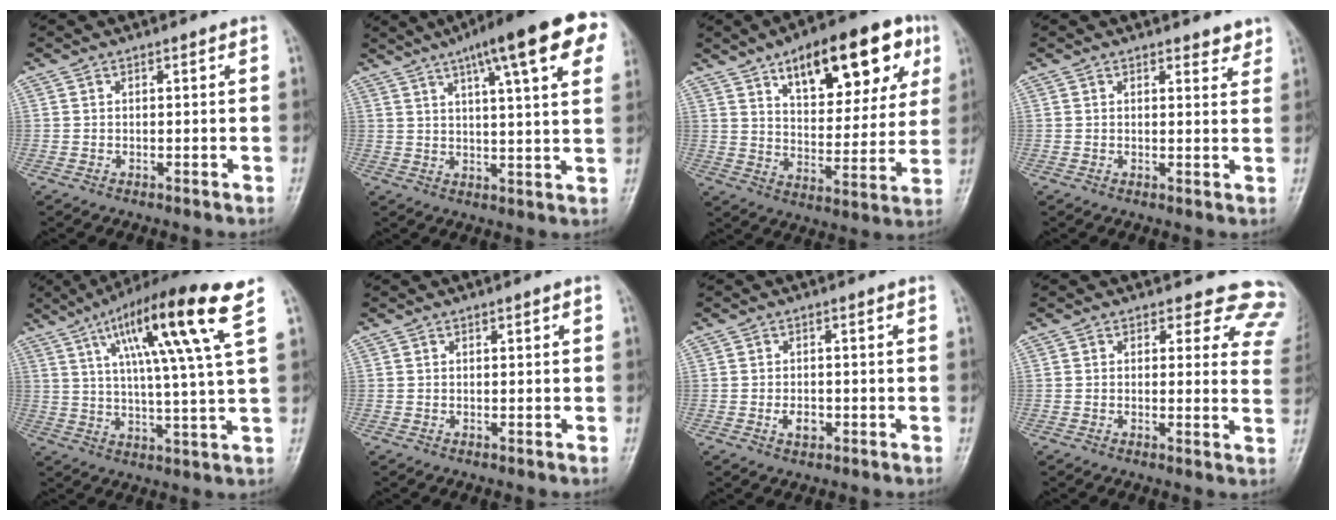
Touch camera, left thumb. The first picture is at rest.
{"total": 19.7, "force": [10.2, 3.9, 16.3], "torque": [-0.222, 0.002, 0.136]}
{"total": 21.6, "force": [10.7, 9.7, 16.1], "torque": [-0.180, -0.020, 0.160]}
{"total": 2.5, "force": [2.1, 1.1, 0.8], "torque": [0.011, -0.013, 0.022]}
{"total": 18.2, "force": [8.3, 1.0, 16.1], "torque": [-0.263, -0.013, 0.132]}
{"total": 0.6, "force": [0.3, 0.3, 0.5], "torque": [-0.002, 0.001, 0.004]}
{"total": 2.6, "force": [-0.8, 1.7, 1.8], "torque": [-0.025, 0.002, -0.011]}
{"total": 11.6, "force": [10.4, 5.0, 1.4], "torque": [0.048, -0.071, 0.073]}